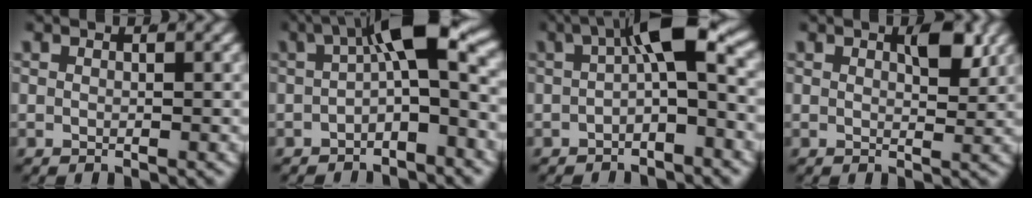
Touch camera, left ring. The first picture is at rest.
{"total": 6.4, "force": [0.3, 1.5, 6.2], "torque": [-0.094, -0.007, 0.012]}
{"total": 5.5, "force": [0.2, 1.1, 5.4], "torque": [-0.085, -0.003, 0.008]}
{"total": 2.6, "force": [1.1, 0.7, 2.3], "torque": [-0.032, -0.005, 0.018]}